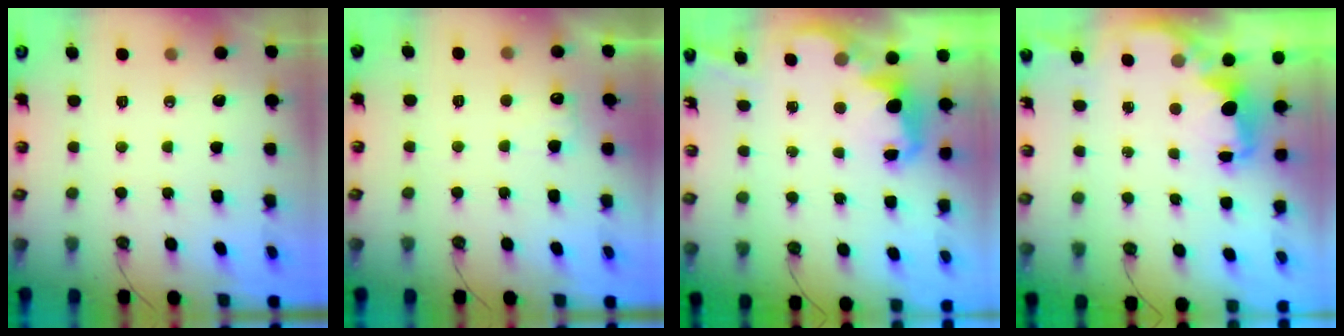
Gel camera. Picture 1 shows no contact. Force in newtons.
{"total": 6.4, "press": 6.2, "slide": 1.3}
{"total": 2.4, "press": 2.4, "slide": 0.5}
{"total": 2.8, "press": 2.6, "slide": 0.9}